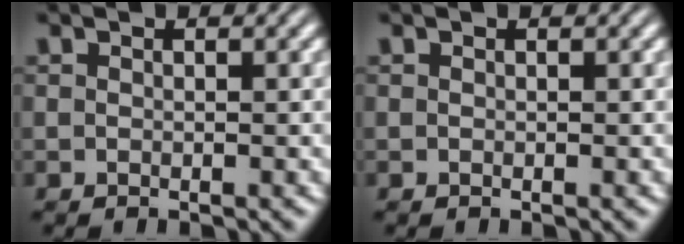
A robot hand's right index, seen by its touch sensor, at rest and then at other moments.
{"total": 0.0}